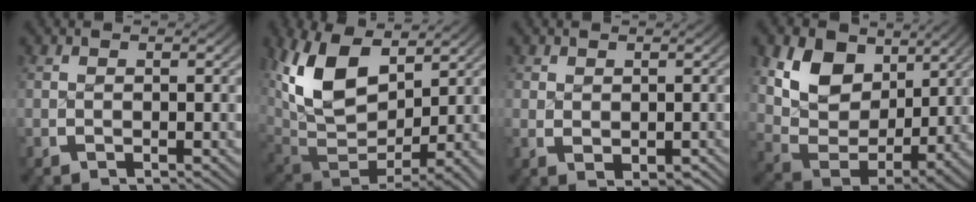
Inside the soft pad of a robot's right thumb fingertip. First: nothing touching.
{"total": 12.6, "force": [1.1, 8.0, 9.7], "torque": [-0.242, -0.056, 0.053]}
{"total": 1.7, "force": [-0.1, 1.2, 1.2], "torque": [-0.019, -0.014, 0.012]}
{"total": 10.8, "force": [1.8, 7.5, 7.5], "torque": [-0.167, -0.042, 0.043]}